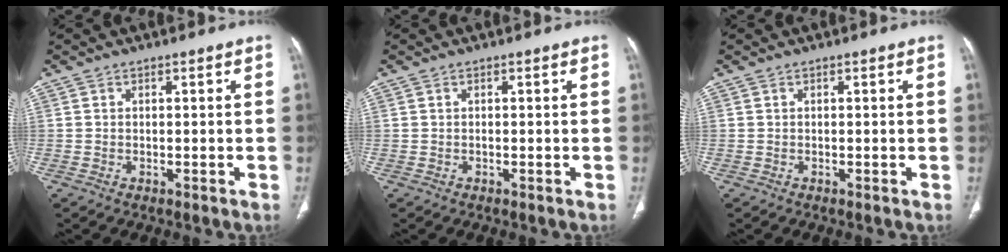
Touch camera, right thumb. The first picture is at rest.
{"total": 0.0}
{"total": 0.0}